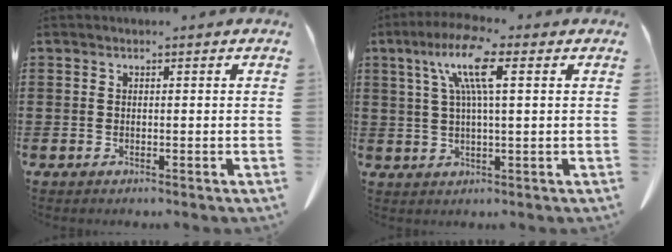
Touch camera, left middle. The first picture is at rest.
{"total": 9.2, "force": [3.6, 1.7, 8.3], "torque": [-0.176, 0.010, 0.056]}